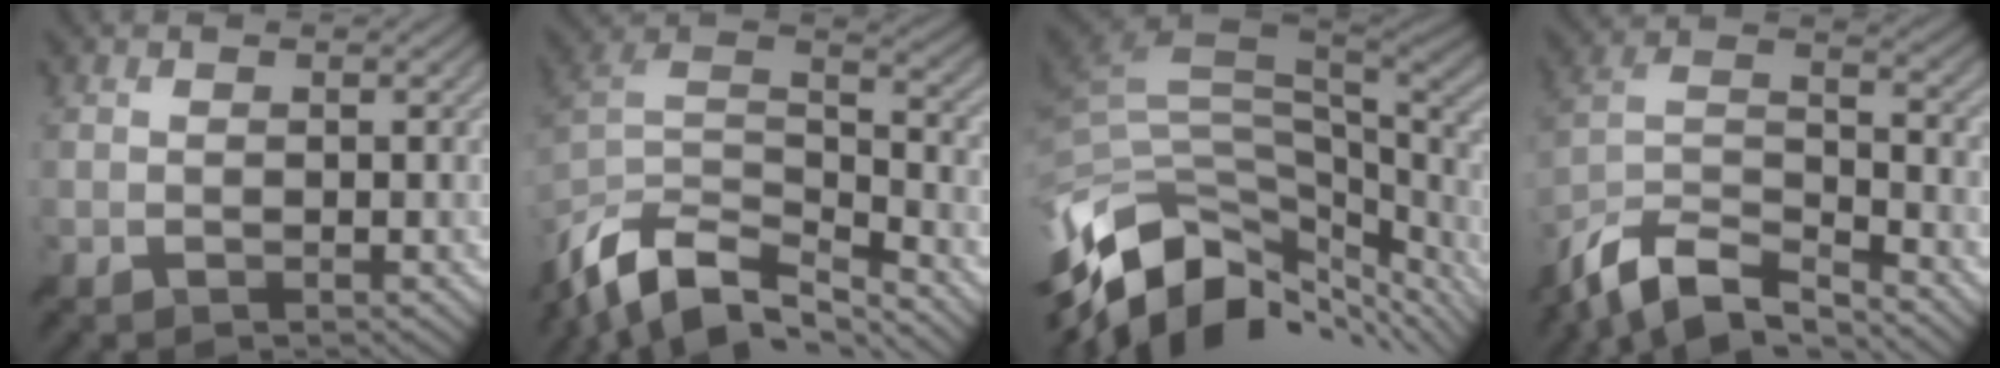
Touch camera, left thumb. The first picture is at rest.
{"total": 13.1, "force": [-9.0, 5.7, 7.7], "torque": [-0.207, -0.007, -0.154]}
{"total": 14.4, "force": [-4.5, 8.1, 11.0], "torque": [-0.253, -0.029, -0.072]}
{"total": 11.6, "force": [-9.0, 3.8, 6.3], "torque": [-0.146, -0.002, -0.174]}